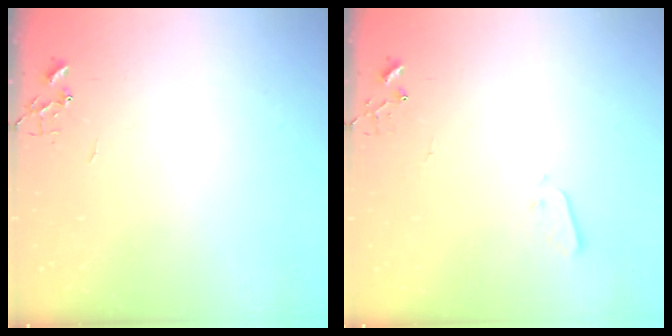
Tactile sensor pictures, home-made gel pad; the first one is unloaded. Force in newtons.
{"total": 3.2, "press": 3.1, "slide": 0.7}